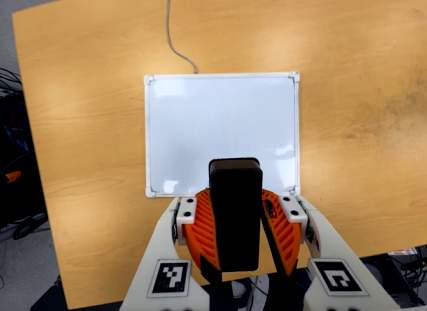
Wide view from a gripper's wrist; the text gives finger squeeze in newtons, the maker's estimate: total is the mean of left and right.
{"total": 8.9, "left": 9.2, "right": 8.6}